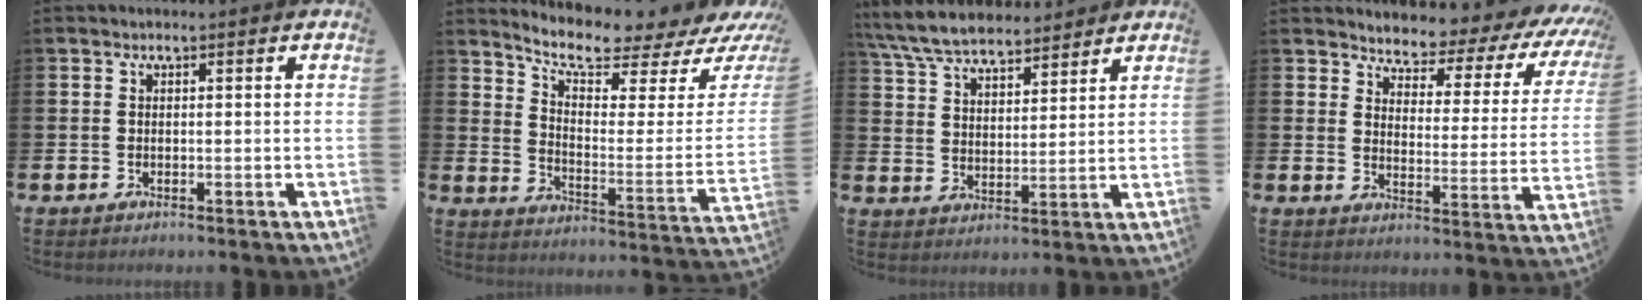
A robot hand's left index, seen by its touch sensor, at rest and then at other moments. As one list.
[{"total": 6.9, "force": [6.5, 0.9, 2.3], "torque": [-0.055, -0.070, 0.102]}, {"total": 7.4, "force": [7.0, 1.8, 1.9], "torque": [-0.064, -0.028, 0.128]}, {"total": 3.4, "force": [3.0, 1.3, 0.5], "torque": [-0.023, -0.039, 0.039]}]